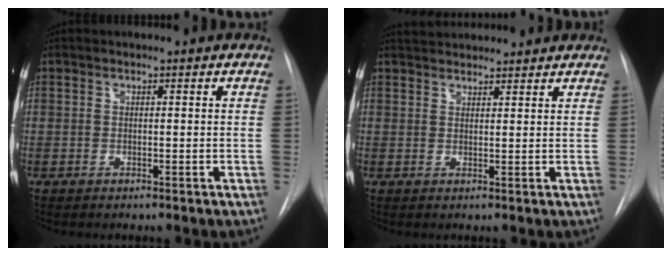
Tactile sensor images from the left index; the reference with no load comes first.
{"total": 7.0, "force": [6.7, 1.2, 1.7], "torque": [-0.027, 0.031, 0.091]}